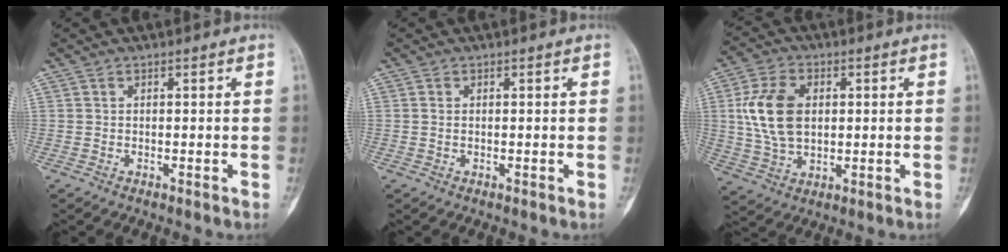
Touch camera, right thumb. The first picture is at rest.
{"total": 0.5, "force": [0.0, 0.3, 0.4], "torque": [-0.010, 0.000, 0.001]}
{"total": 12.1, "force": [1.7, 7.8, 9.0], "torque": [-0.170, 0.004, 0.036]}